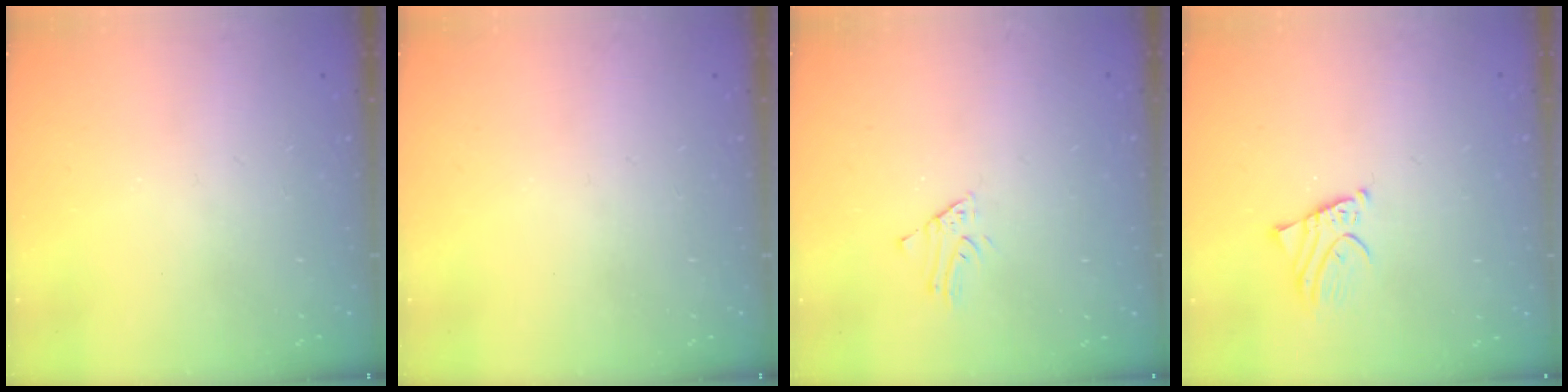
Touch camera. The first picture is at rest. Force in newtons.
{"total": 0.0}
{"total": 1.7, "press": 1.7, "slide": 0.2}
{"total": 2.2, "press": 2.2, "slide": 0.1}